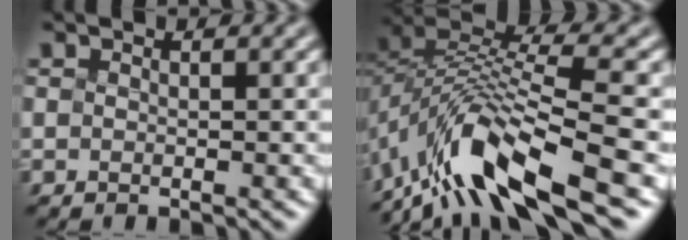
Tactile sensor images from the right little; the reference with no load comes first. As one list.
[{"total": 11.0, "force": [-5.9, 3.6, 8.6], "torque": [-0.160, 0.011, -0.114]}]